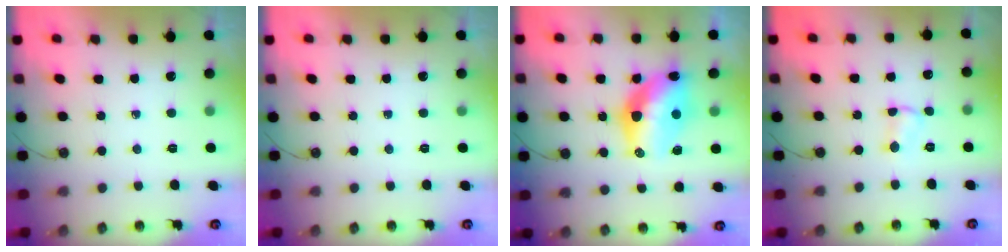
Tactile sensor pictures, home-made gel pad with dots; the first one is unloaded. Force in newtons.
{"total": 0.0}
{"total": 13.8, "press": 13.7, "slide": 1.5}
{"total": 2.8, "press": 2.8, "slide": 0.4}